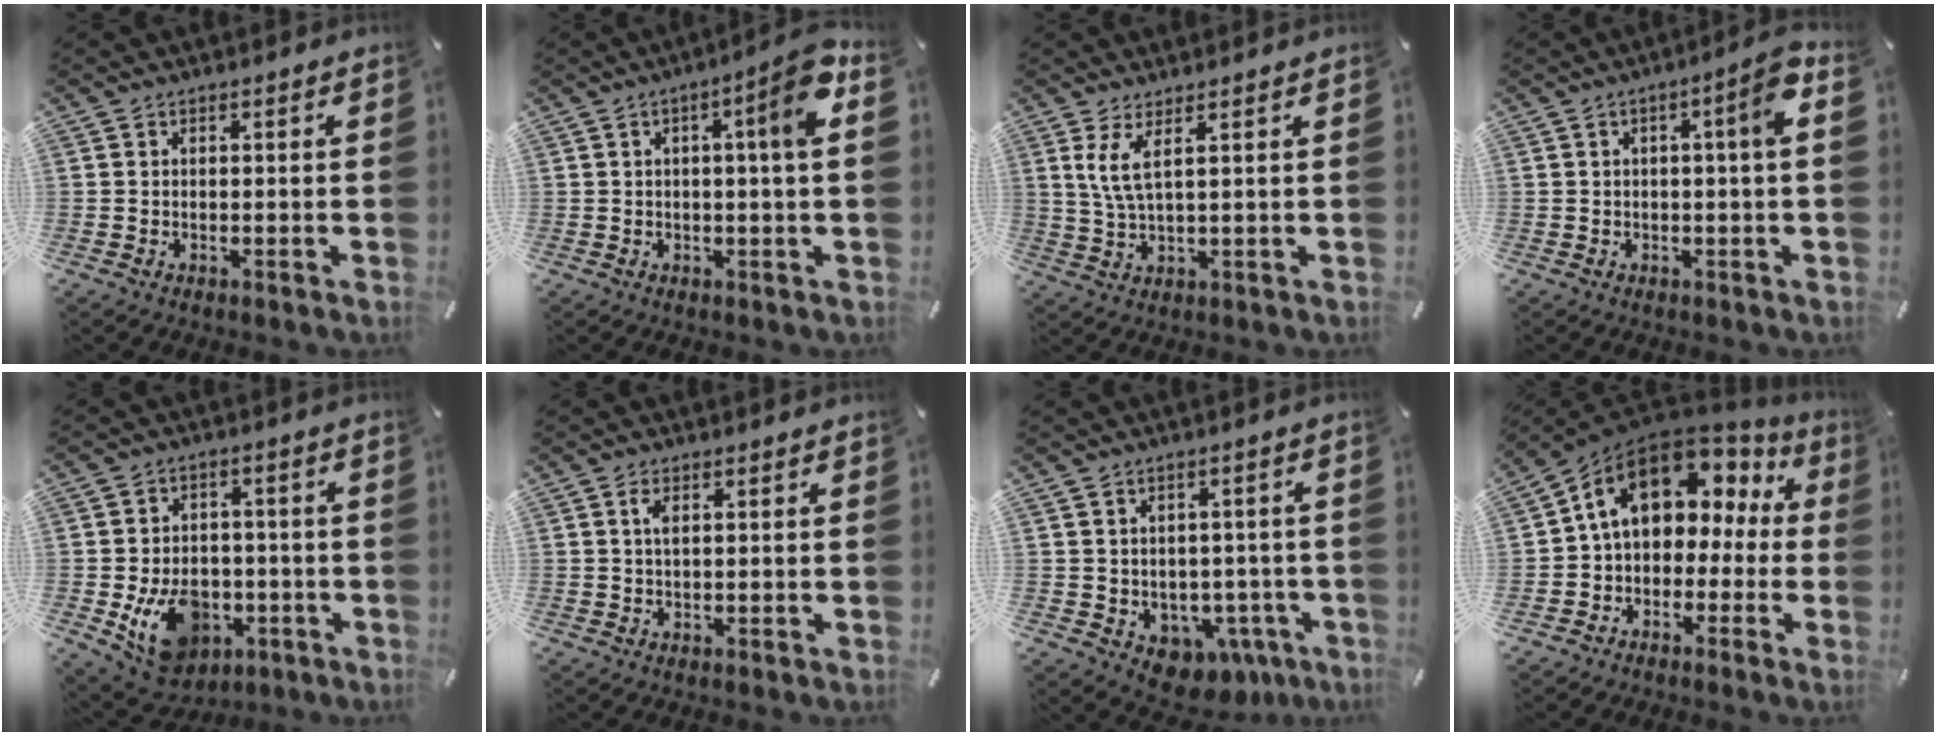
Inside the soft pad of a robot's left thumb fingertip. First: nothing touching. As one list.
[{"total": 8.6, "force": [2.3, 0.7, 8.3], "torque": [-0.117, -0.008, 0.025]}, {"total": 5.5, "force": [2.5, 1.0, 4.8], "torque": [-0.114, -0.008, 0.039]}, {"total": 5.9, "force": [0.9, 0.7, 5.8], "torque": [-0.085, -0.006, 0.007]}, {"total": 13.8, "force": [-4.4, 10.3, 7.9], "torque": [-0.126, 0.021, -0.071]}, {"total": 2.0, "force": [0.6, 0.6, 1.8], "torque": [-0.038, 0.003, 0.009]}, {"total": 6.0, "force": [-2.0, 5.3, 2.1], "torque": [-0.023, 0.002, -0.030]}, {"total": 13.2, "force": [5.1, 9.3, 7.9], "torque": [-0.130, -0.015, 0.090]}]